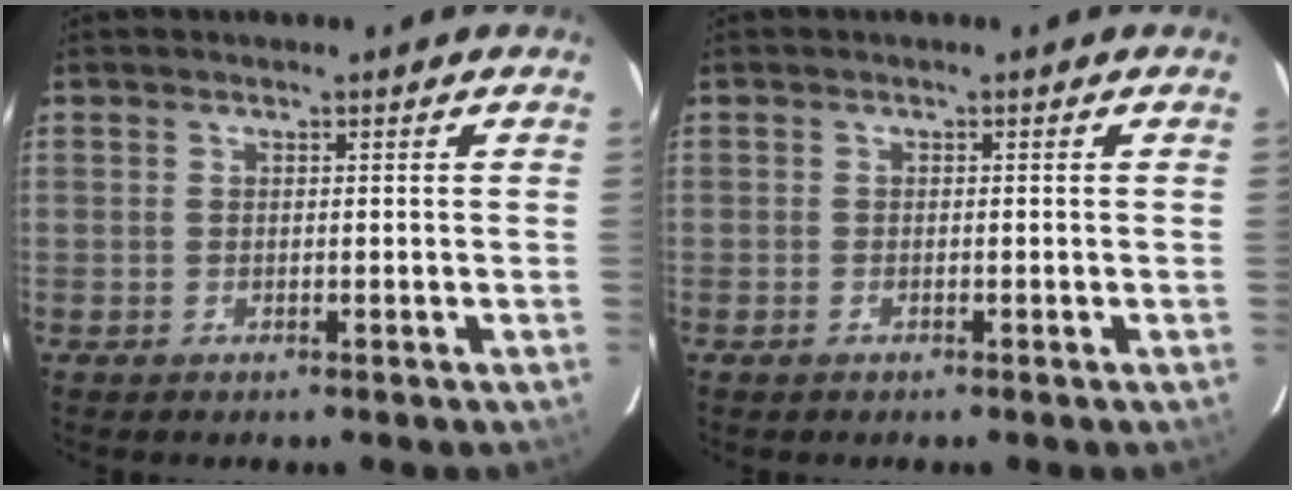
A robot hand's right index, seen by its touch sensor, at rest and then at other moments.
{"total": 0.8, "force": [-0.6, 0.4, 0.3], "torque": [-0.006, -0.001, -0.013]}